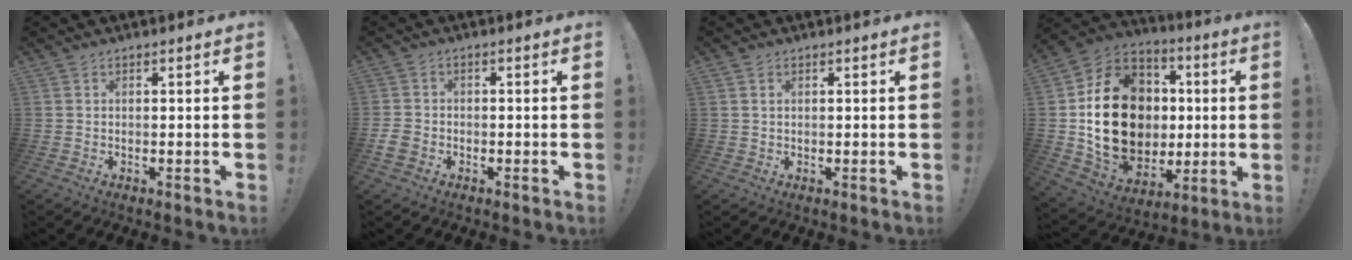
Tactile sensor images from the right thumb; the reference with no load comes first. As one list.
[{"total": 4.0, "force": [-1.7, 3.0, 2.1], "torque": [-0.043, 0.007, -0.030]}, {"total": 1.1, "force": [0.6, 0.7, 0.6], "torque": [-0.010, 0.001, 0.010]}, {"total": 24.5, "force": [1.6, 19.7, 14.5], "torque": [-0.244, 0.006, 0.068]}]